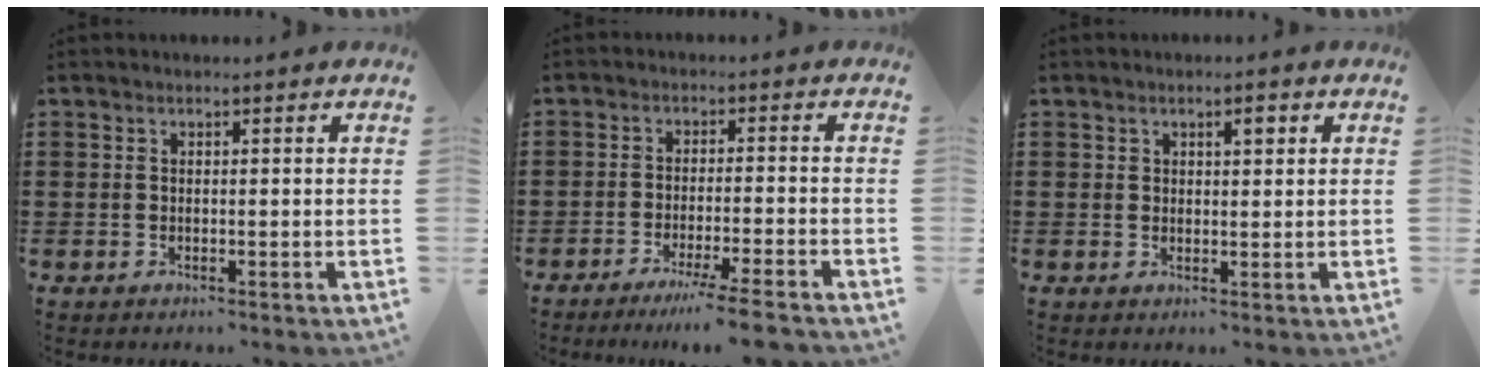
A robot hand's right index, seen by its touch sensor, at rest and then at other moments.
{"total": 5.1, "force": [-4.0, -0.7, 3.1], "torque": [-0.054, -0.017, -0.075]}
{"total": 2.1, "force": [1.0, 1.1, 1.5], "torque": [-0.024, 0.004, 0.015]}